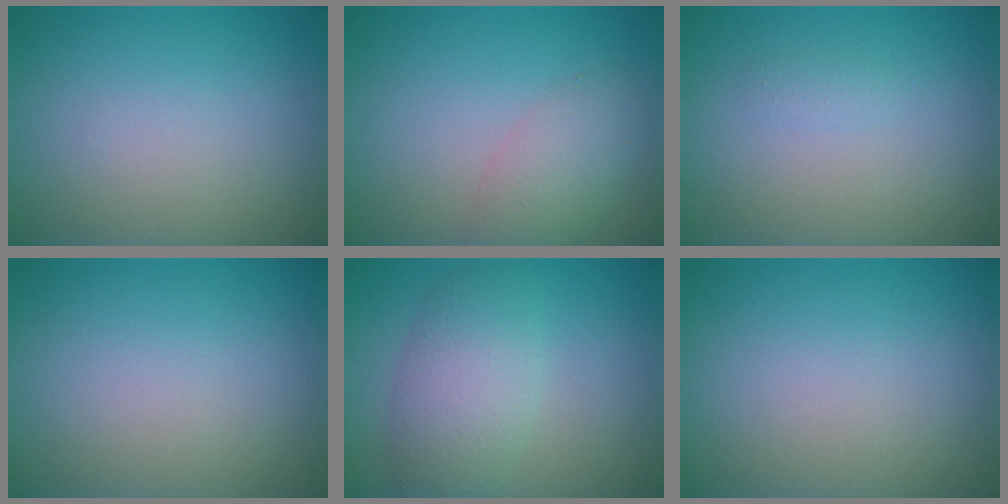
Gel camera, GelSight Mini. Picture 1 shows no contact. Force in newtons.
{"total": 3.1, "press": 3.1, "slide": 0.2}
{"total": 0.7, "press": 0.7, "slide": 0.0}
{"total": 0.0}
{"total": 5.0, "press": 5.0, "slide": 0.1}
{"total": 0.0}